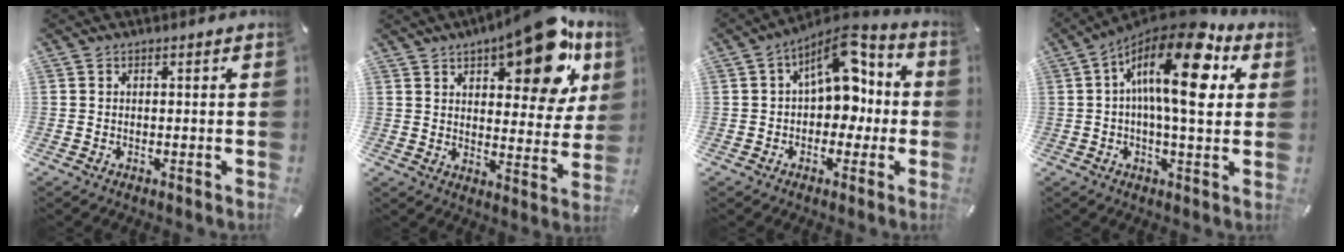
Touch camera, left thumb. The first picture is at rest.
{"total": 19.4, "force": [11.4, 8.5, 13.2], "torque": [-0.165, -0.063, 0.181]}
{"total": 12.3, "force": [3.6, 7.7, 8.8], "torque": [-0.115, -0.026, 0.062]}
{"total": 19.2, "force": [6.5, 6.3, 16.9], "torque": [-0.279, -0.043, 0.092]}